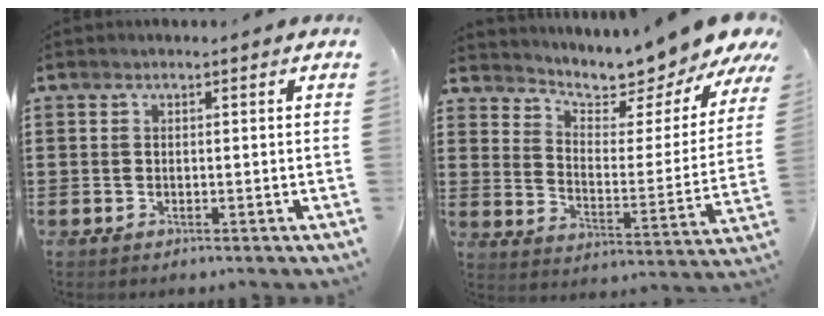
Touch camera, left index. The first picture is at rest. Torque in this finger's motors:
{"motor_torque": [1.72, -0.42, 1.03, 0.17]}